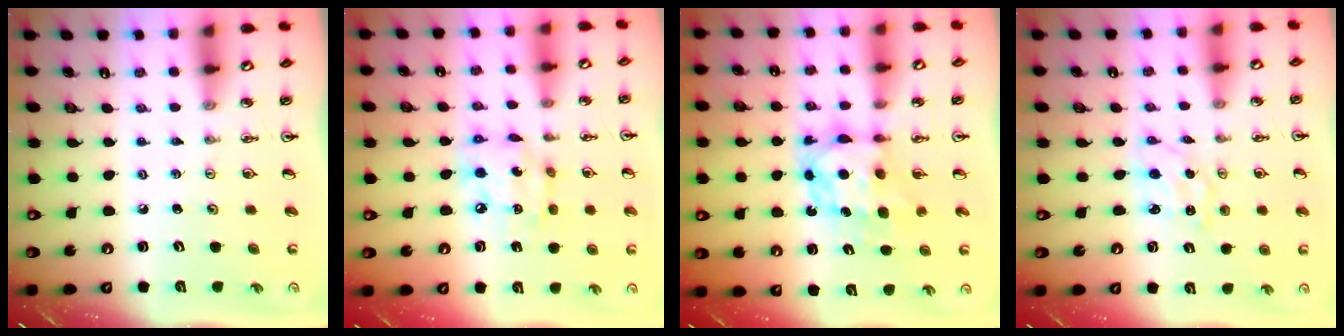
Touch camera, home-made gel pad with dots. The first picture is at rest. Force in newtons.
{"total": 11.4, "press": 11.3, "slide": 1.2}
{"total": 7.4, "press": 7.4, "slide": 0.7}
{"total": 1.7, "press": 1.7, "slide": 0.3}